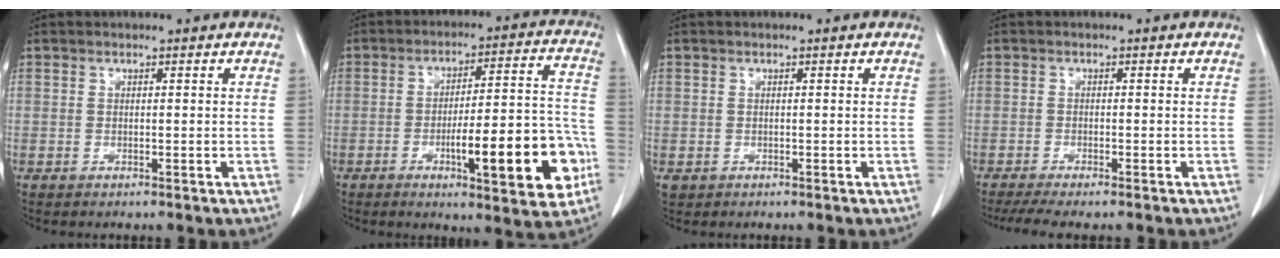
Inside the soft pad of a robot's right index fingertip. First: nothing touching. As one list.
[{"total": 16.1, "force": [-5.4, 2.9, 14.8], "torque": [-0.197, 0.014, -0.073]}, {"total": 0.9, "force": [-0.1, 0.9, 0.1], "torque": [0.000, 0.005, 0.003]}, {"total": 6.0, "force": [-5.0, 0.6, 3.3], "torque": [-0.047, -0.013, -0.078]}]